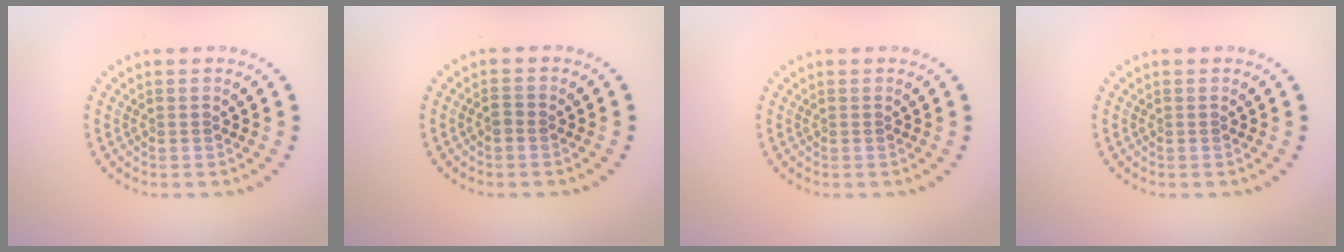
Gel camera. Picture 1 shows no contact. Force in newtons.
{"total": 0.8, "press": 0.8, "slide": 0.3}
{"total": 0.0}
{"total": 0.0}